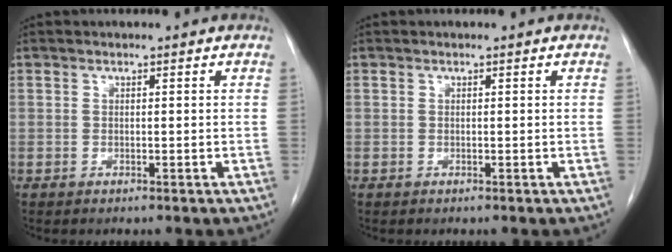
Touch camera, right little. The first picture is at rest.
{"total": 0.0}